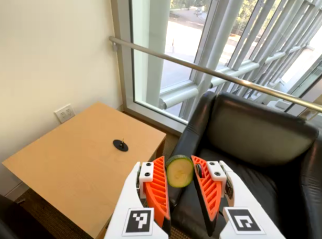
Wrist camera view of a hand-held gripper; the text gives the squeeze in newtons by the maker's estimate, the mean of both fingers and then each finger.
{"total": 7.9, "left": 7.8, "right": 8.0}